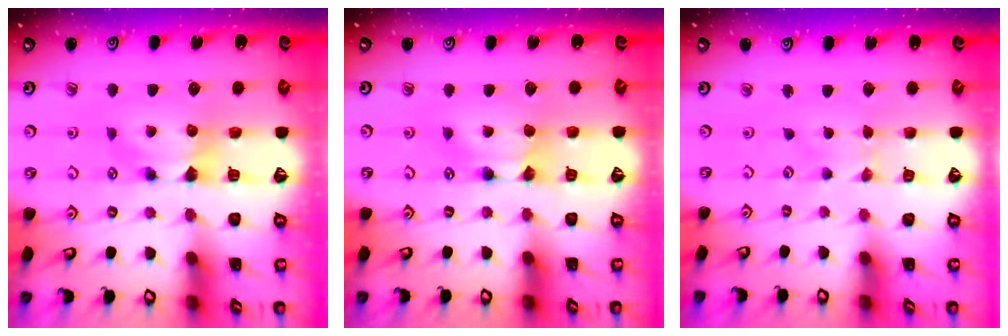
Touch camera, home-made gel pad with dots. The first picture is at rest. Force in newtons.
{"total": 1.5, "press": 1.5, "slide": 0.2}
{"total": 1.2, "press": 1.2, "slide": 0.1}